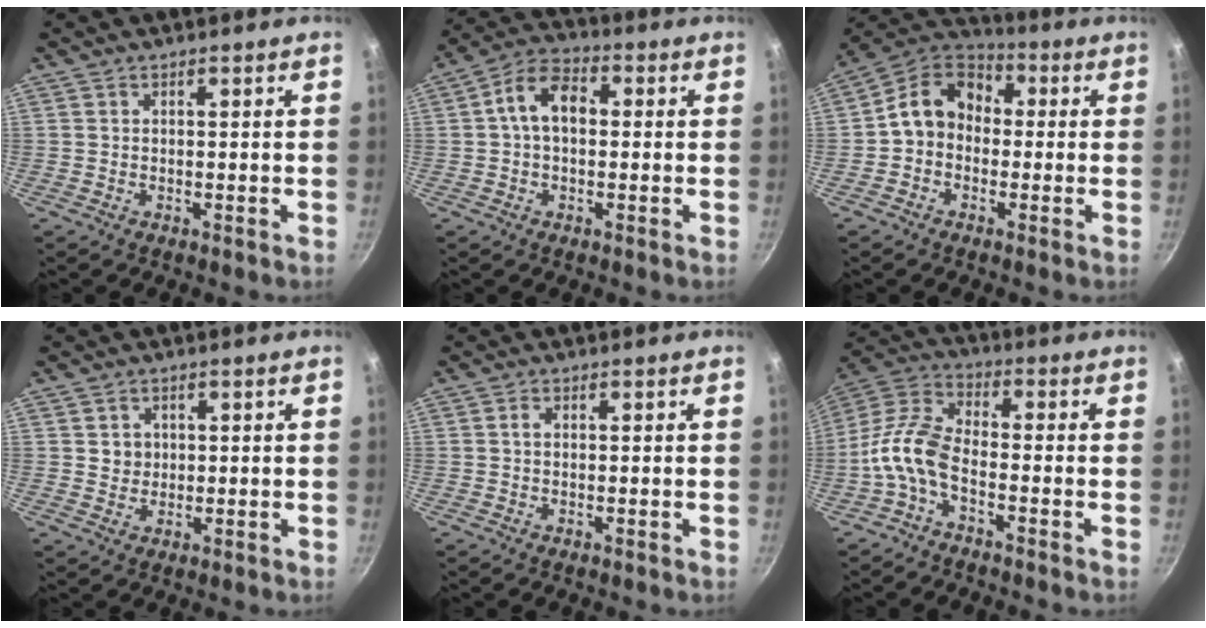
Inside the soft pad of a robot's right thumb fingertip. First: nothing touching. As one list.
[{"total": 9.0, "force": [0.8, 5.9, 6.7], "torque": [-0.098, 0.029, -0.001]}, {"total": 11.0, "force": [0.1, 8.8, 6.6], "torque": [-0.078, 0.037, -0.023]}, {"total": 2.9, "force": [0.6, 2.7, 0.9], "torque": [0.000, 0.002, 0.010]}, {"total": 1.2, "force": [0.1, 0.7, 0.9], "torque": [-0.017, 0.004, 0.002]}, {"total": 9.7, "force": [-3.8, 4.6, 7.6], "torque": [-0.164, 0.040, -0.094]}]